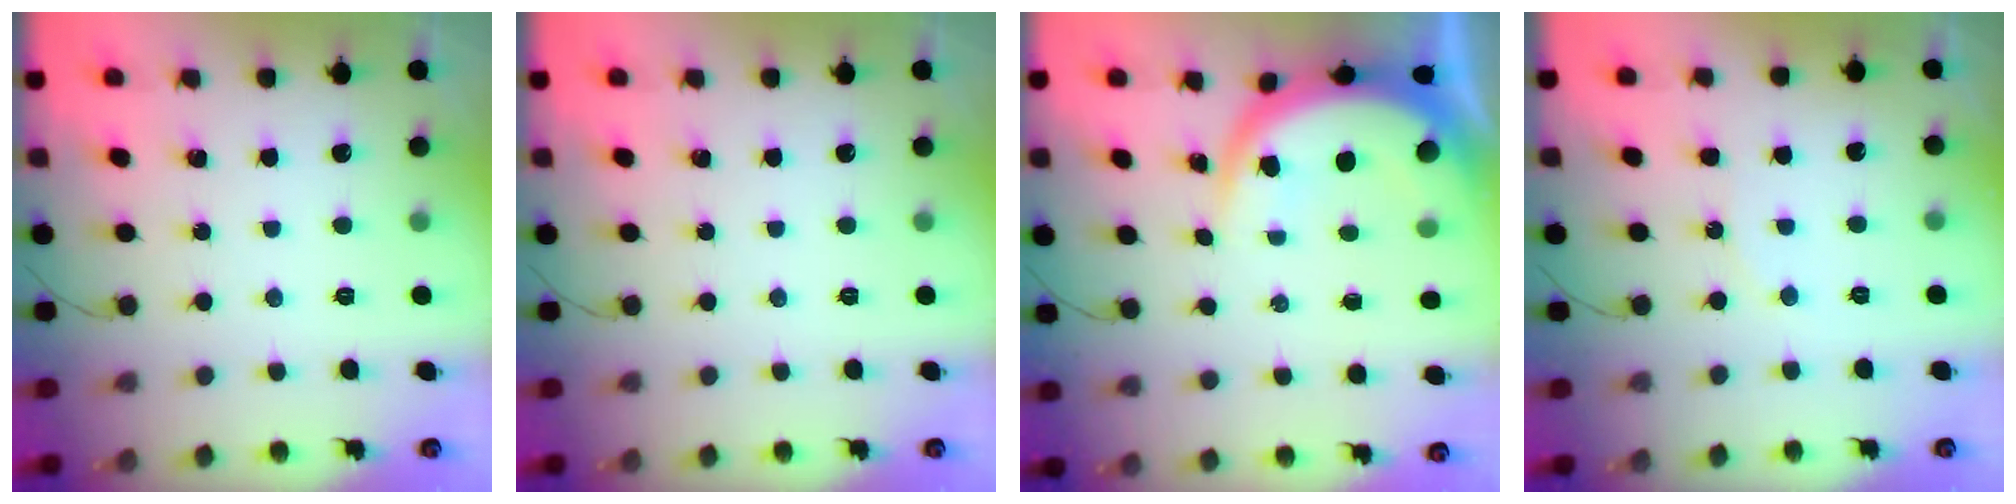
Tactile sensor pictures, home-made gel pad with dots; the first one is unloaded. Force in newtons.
{"total": 0.0}
{"total": 9.1, "press": 9.1, "slide": 0.7}
{"total": 5.3, "press": 5.3, "slide": 0.6}